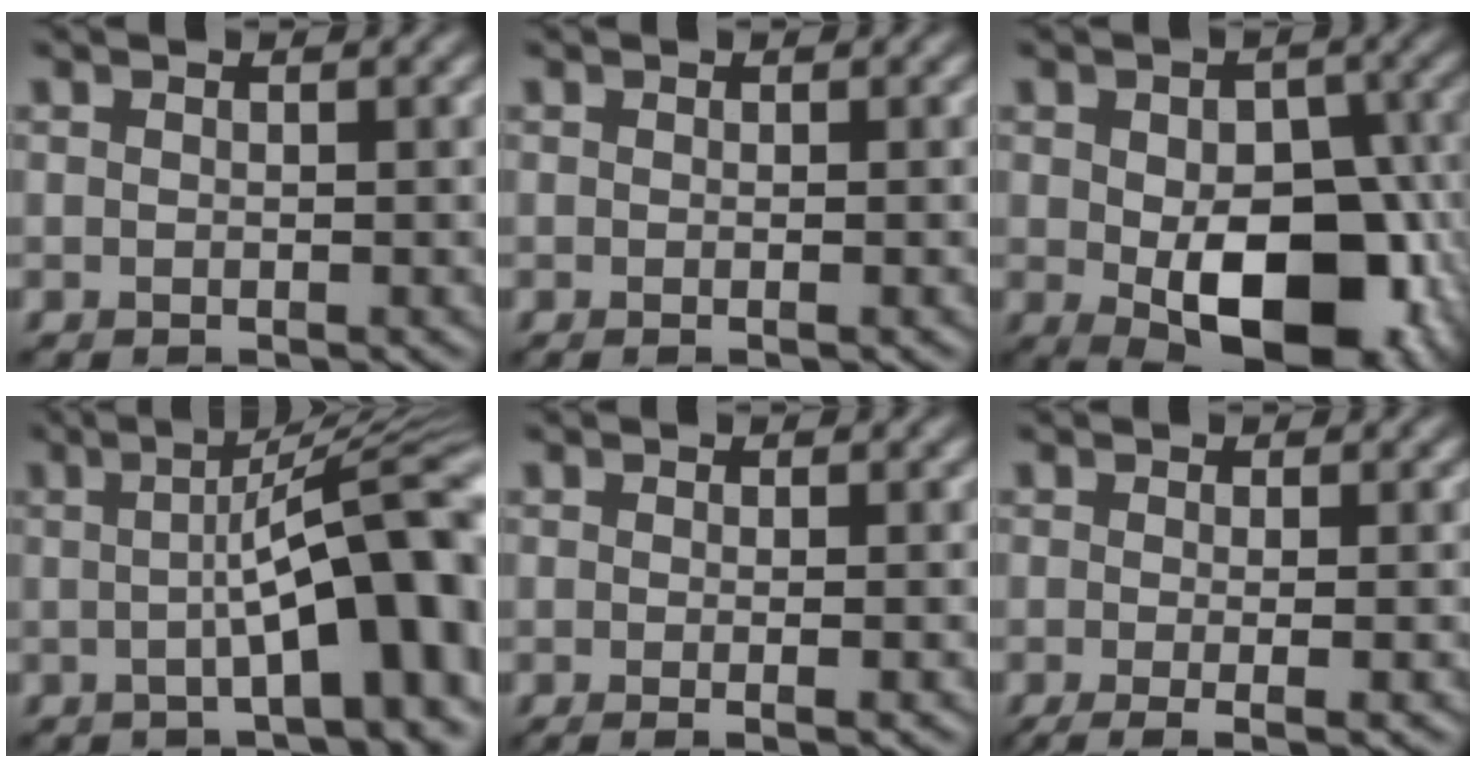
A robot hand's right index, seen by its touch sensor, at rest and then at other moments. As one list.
[{"total": 0.8, "force": [-0.1, 0.2, 0.8], "torque": [-0.009, -0.004, -0.004]}, {"total": 12.0, "force": [-2.8, 6.8, 9.4], "torque": [-0.125, -0.022, -0.034]}, {"total": 12.5, "force": [-1.1, 2.8, 12.2], "torque": [-0.136, 0.025, -0.017]}, {"total": 2.0, "force": [-0.3, 0.7, 1.9], "torque": [-0.019, -0.004, -0.011]}, {"total": 3.9, "force": [-0.7, 1.4, 3.5], "torque": [-0.040, -0.004, -0.014]}]